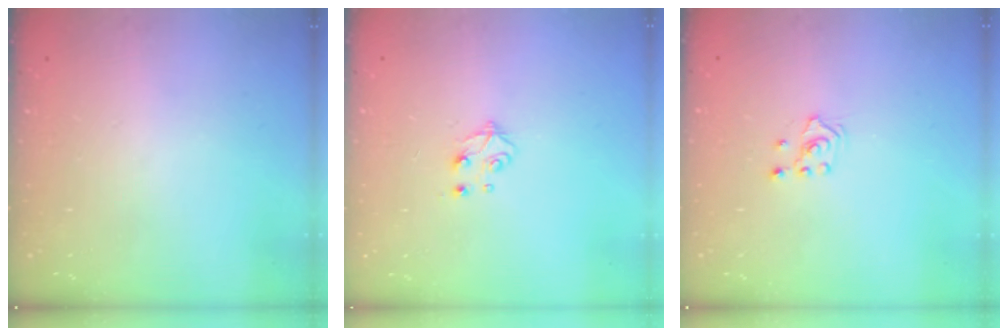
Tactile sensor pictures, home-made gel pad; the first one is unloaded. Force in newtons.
{"total": 5.3, "press": 5.3, "slide": 0.3}
{"total": 2.1, "press": 1.8, "slide": 0.9}